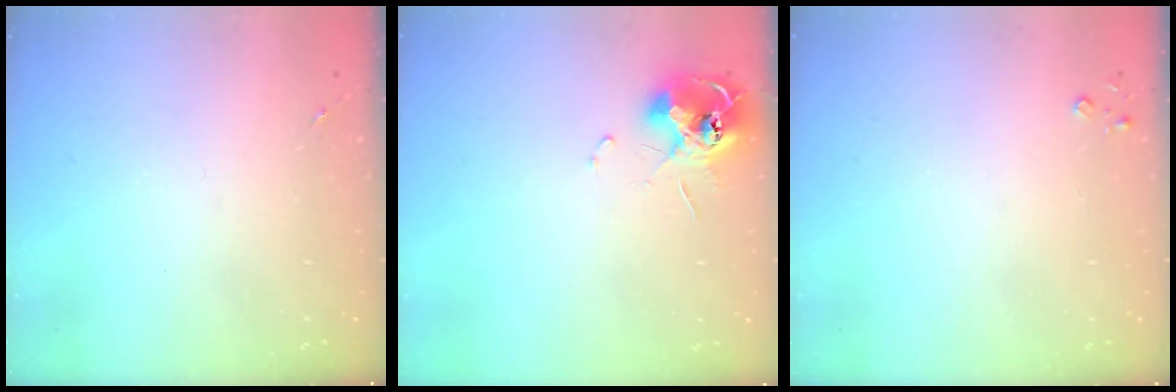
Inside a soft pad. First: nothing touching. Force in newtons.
{"total": 11.7, "press": 11.7, "slide": 0.9}
{"total": 2.6, "press": 2.6, "slide": 0.3}